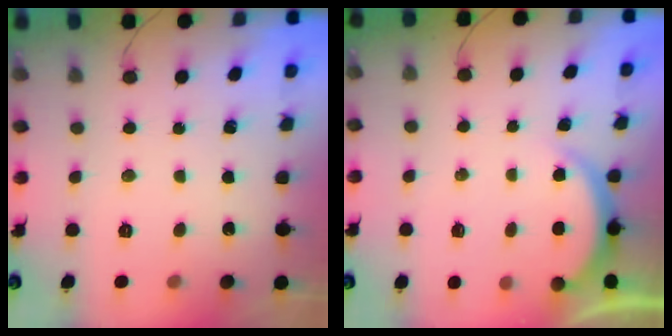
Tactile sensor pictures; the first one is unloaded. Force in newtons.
{"total": 2.5, "press": 2.5, "slide": 0.5}